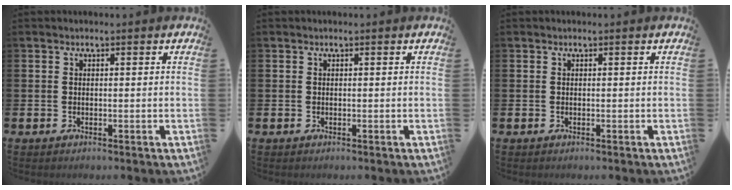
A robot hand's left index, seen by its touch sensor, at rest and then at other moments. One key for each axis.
{"total": 0.0}
{"total": 0.0}